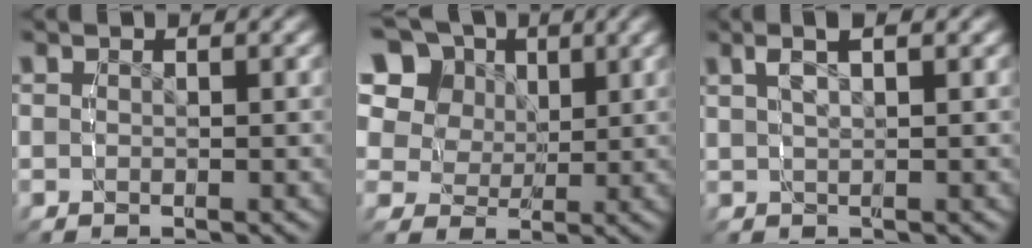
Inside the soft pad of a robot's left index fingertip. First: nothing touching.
{"total": 11.0, "force": [4.5, 8.3, 5.5], "torque": [-0.112, 0.004, 0.066]}
{"total": 2.8, "force": [1.4, 0.7, 2.3], "torque": [-0.033, 0.012, 0.029]}